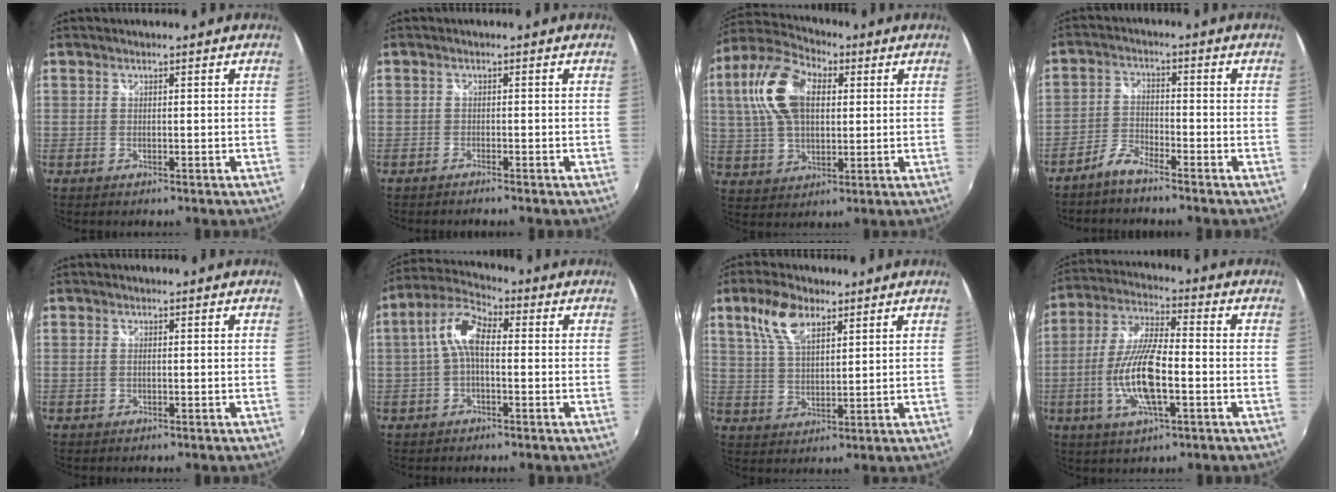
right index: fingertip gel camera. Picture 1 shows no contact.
{"total": 1.2, "force": [-1.1, 0.2, 0.3], "torque": [-0.013, -0.005, -0.023]}
{"total": 15.9, "force": [3.9, 9.4, 12.2], "torque": [-0.258, 0.033, 0.068]}
{"total": 3.9, "force": [-3.5, 0.8, 1.6], "torque": [-0.046, 0.006, -0.075]}
{"total": 1.1, "force": [-0.1, 0.6, 0.9], "torque": [-0.021, -0.002, -0.003]}
{"total": 7.5, "force": [0.0, 3.6, 6.6], "torque": [-0.141, 0.027, -0.004]}
{"total": 8.4, "force": [4.8, 3.7, 5.8], "torque": [-0.117, 0.017, 0.096]}
{"total": 13.4, "force": [-3.5, 3.8, 12.4], "torque": [-0.254, -0.005, -0.066]}